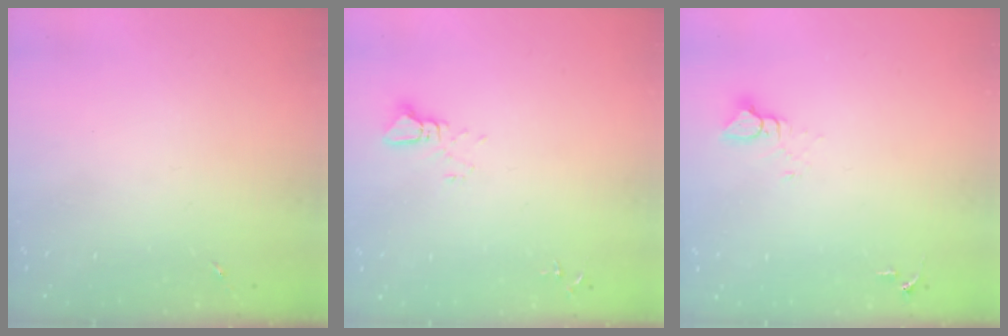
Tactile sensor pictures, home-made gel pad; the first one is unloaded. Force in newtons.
{"total": 2.5, "press": 2.5, "slide": 0.1}
{"total": 3.9, "press": 3.9, "slide": 0.2}